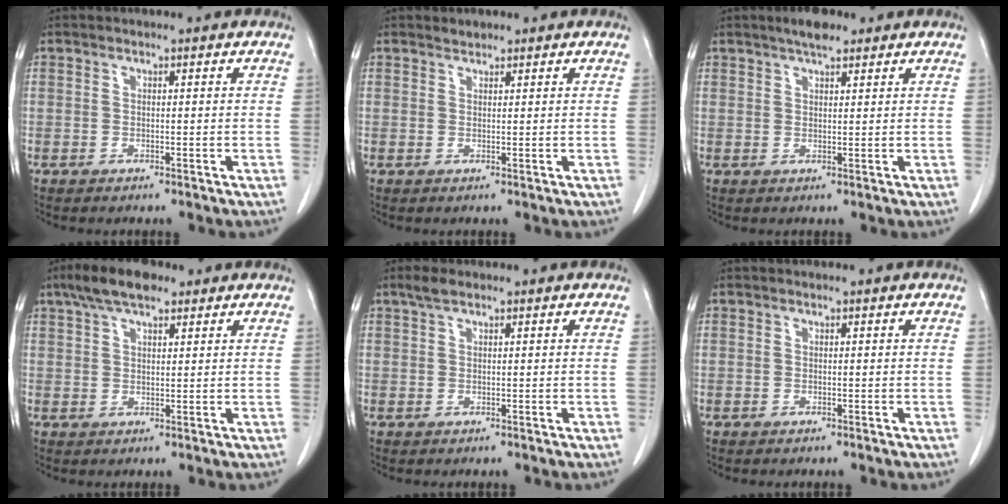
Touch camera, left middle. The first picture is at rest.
{"total": 0.9, "force": [0.9, 0.3, 0.1], "torque": [-0.007, 0.000, 0.016]}
{"total": 3.7, "force": [2.8, 1.1, 2.2], "torque": [-0.041, 0.007, 0.045]}
{"total": 6.7, "force": [4.6, 2.4, 4.2], "torque": [-0.082, 0.021, 0.081]}
{"total": 1.8, "force": [1.3, 0.6, 1.1], "torque": [-0.027, 0.012, 0.026]}
{"total": 0.0}